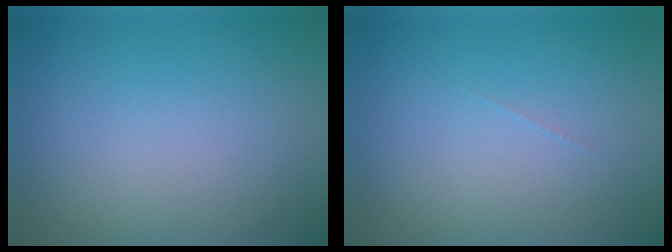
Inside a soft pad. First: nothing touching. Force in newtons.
{"total": 0.0}